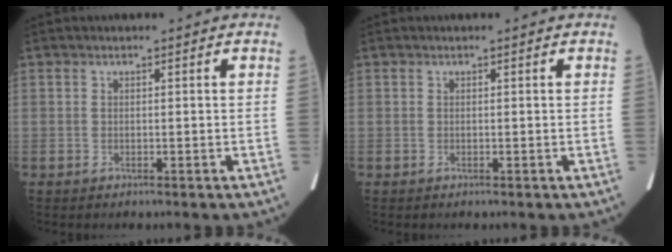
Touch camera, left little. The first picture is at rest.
{"total": 0.0}